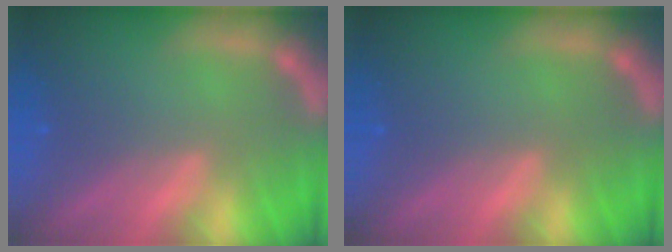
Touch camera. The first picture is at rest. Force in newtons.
{"total": 0.0}